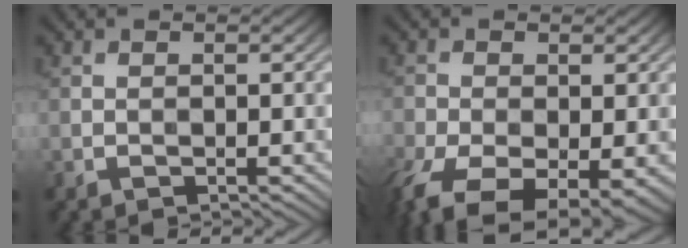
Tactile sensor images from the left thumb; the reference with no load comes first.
{"total": 12.6, "force": [-7.2, 6.3, 8.2], "torque": [-0.185, -0.061, -0.107]}